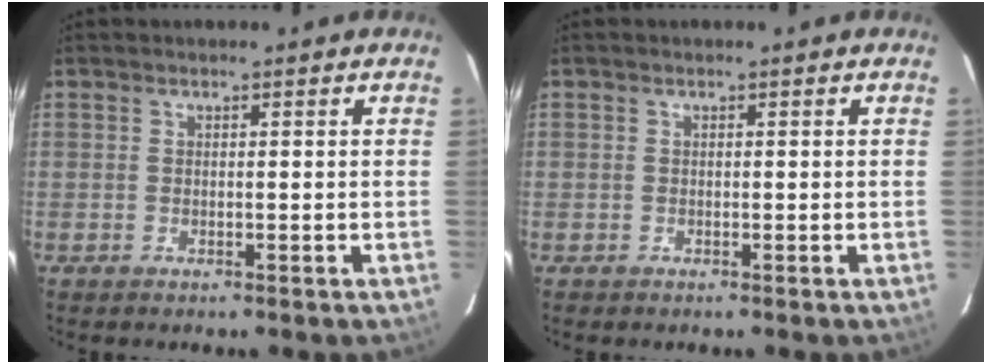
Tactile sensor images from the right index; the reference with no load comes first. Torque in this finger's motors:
{"motor_torque": [-0.32, 0.15, -0.44, -0.19]}